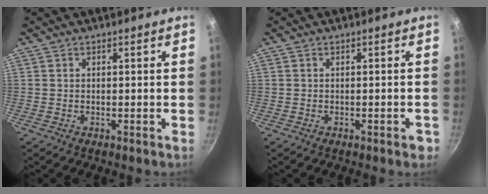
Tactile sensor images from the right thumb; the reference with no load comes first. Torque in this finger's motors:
{"motor_torque": [0.28, 0.54, -0.28, 0.06, 0.11]}